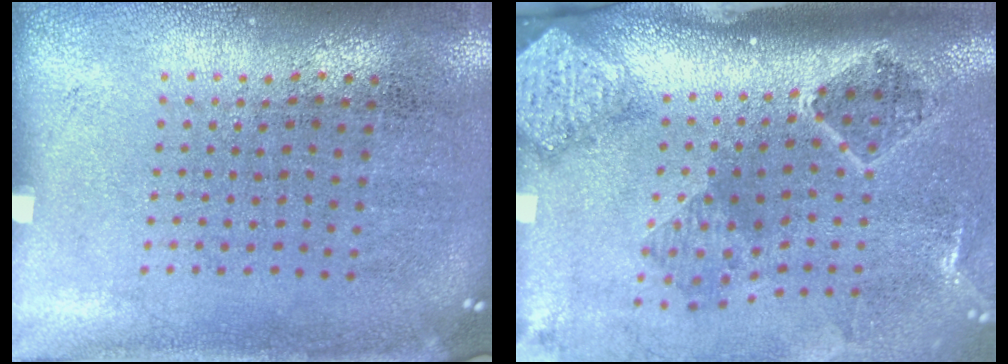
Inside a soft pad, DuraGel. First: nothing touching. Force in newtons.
{"total": 2.9, "press": 1.9, "slide": 2.1}